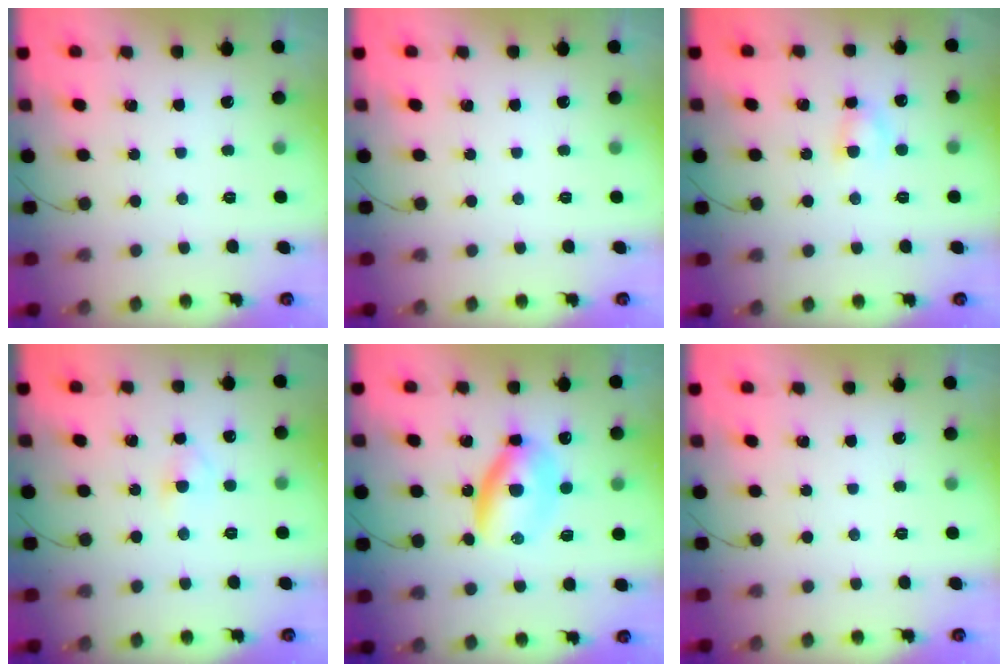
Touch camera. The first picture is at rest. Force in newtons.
{"total": 0.0}
{"total": 3.2, "press": 3.1, "slide": 0.8}
{"total": 2.8, "press": 2.6, "slide": 1.1}
{"total": 7.4, "press": 7.3, "slide": 0.7}
{"total": 0.0}